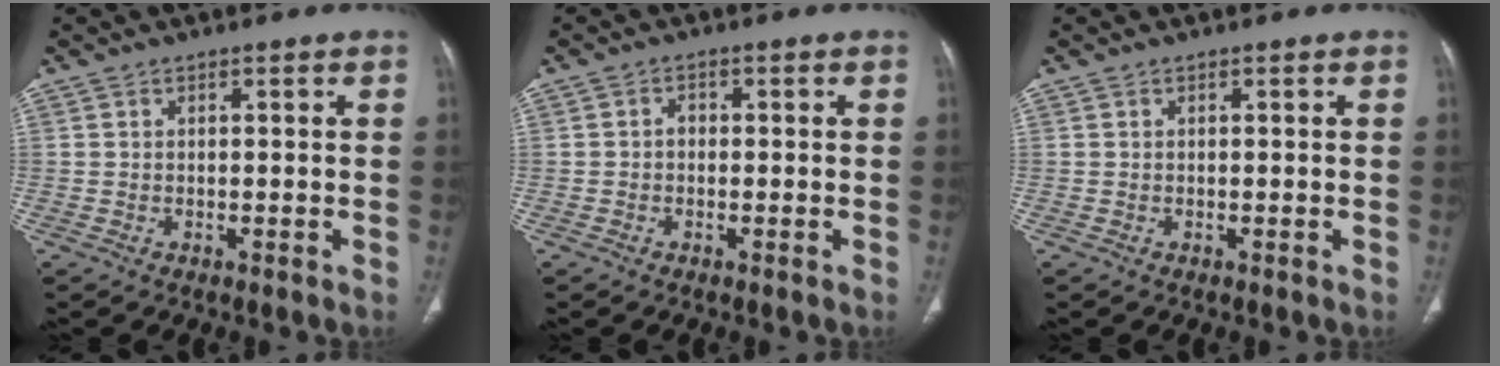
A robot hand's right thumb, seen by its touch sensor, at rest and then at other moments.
{"total": 1.4, "force": [-0.3, 1.1, 0.8], "torque": [-0.006, 0.004, -0.009]}
{"total": 0.0}